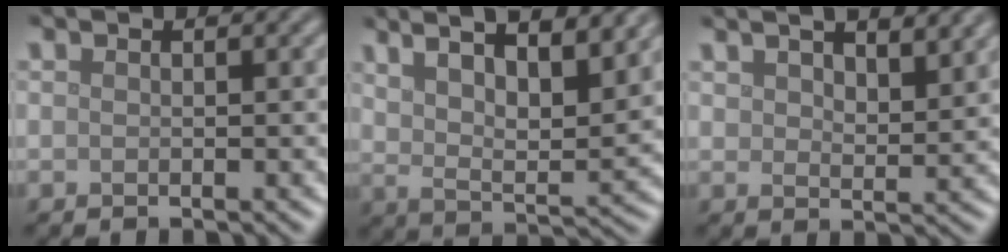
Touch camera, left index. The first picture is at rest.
{"total": 12.3, "force": [7.1, 4.2, 9.2], "torque": [-0.137, 0.025, 0.086]}
{"total": 6.9, "force": [4.5, 2.9, 4.4], "torque": [-0.057, 0.013, 0.058]}